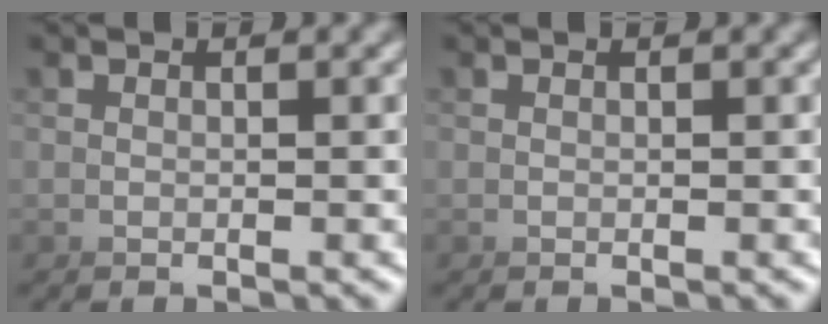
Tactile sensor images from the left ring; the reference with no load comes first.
{"total": 0.0}